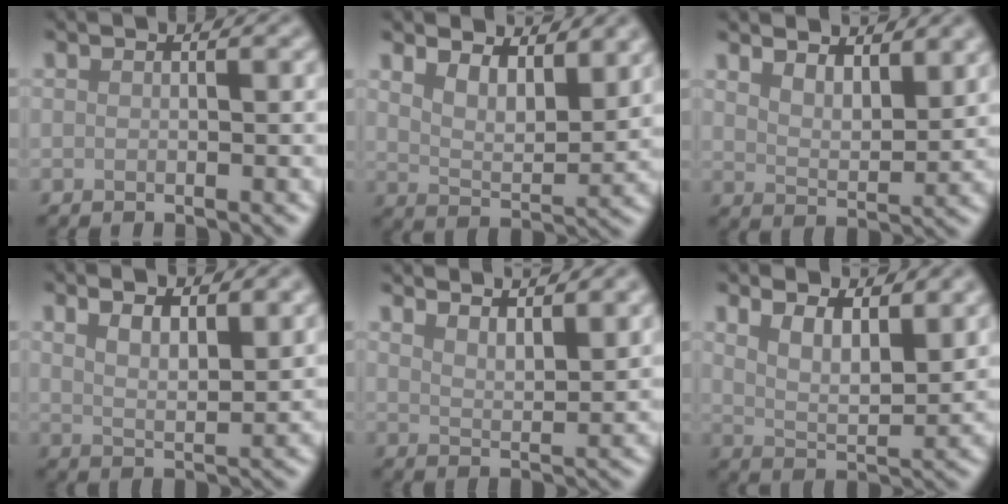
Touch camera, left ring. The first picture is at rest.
{"total": 4.7, "force": [3.4, 1.9, 2.6], "torque": [-0.053, -0.007, 0.053]}
{"total": 4.4, "force": [3.6, 1.4, 2.2], "torque": [-0.040, -0.002, 0.053]}
{"total": 4.1, "force": [2.6, 1.4, 2.8], "torque": [-0.051, -0.003, 0.045]}
{"total": 4.9, "force": [4.2, 1.1, 2.3], "torque": [-0.026, 0.008, 0.051]}
{"total": 5.2, "force": [3.5, 2.0, 3.4], "torque": [-0.064, -0.006, 0.059]}